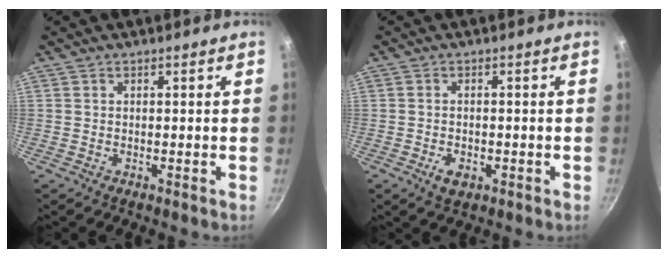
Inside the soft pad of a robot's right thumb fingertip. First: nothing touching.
{"total": 3.3, "force": [-1.3, 2.0, 2.2], "torque": [-0.040, 0.001, -0.018]}